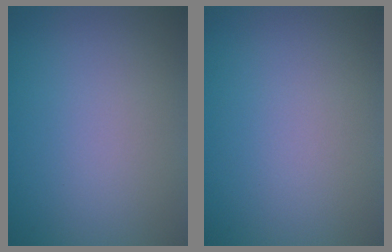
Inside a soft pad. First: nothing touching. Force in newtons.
{"total": 0.0}